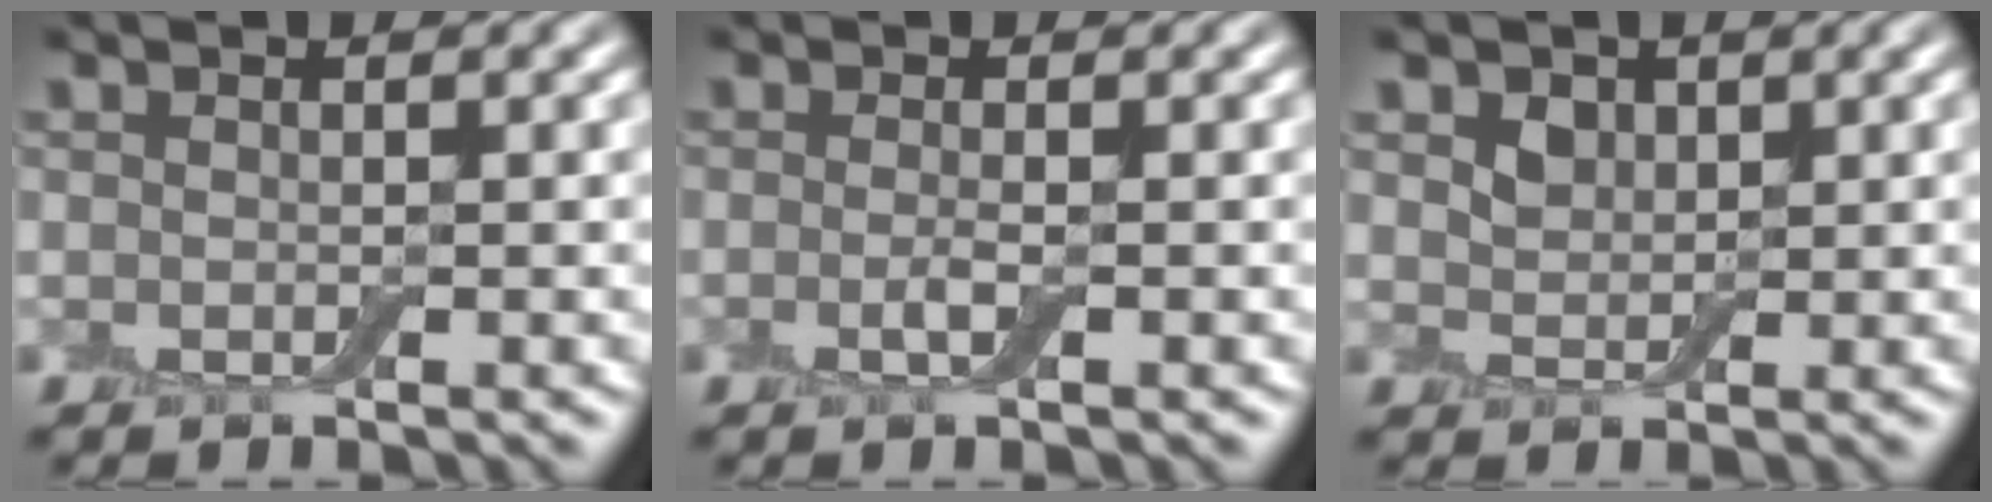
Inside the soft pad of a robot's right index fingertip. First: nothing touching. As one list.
[{"total": 1.3, "force": [-0.3, 0.2, 1.2], "torque": [-0.027, -0.005, -0.009]}, {"total": 1.7, "force": [1.0, 1.3, 0.7], "torque": [-0.016, -0.004, 0.018]}]